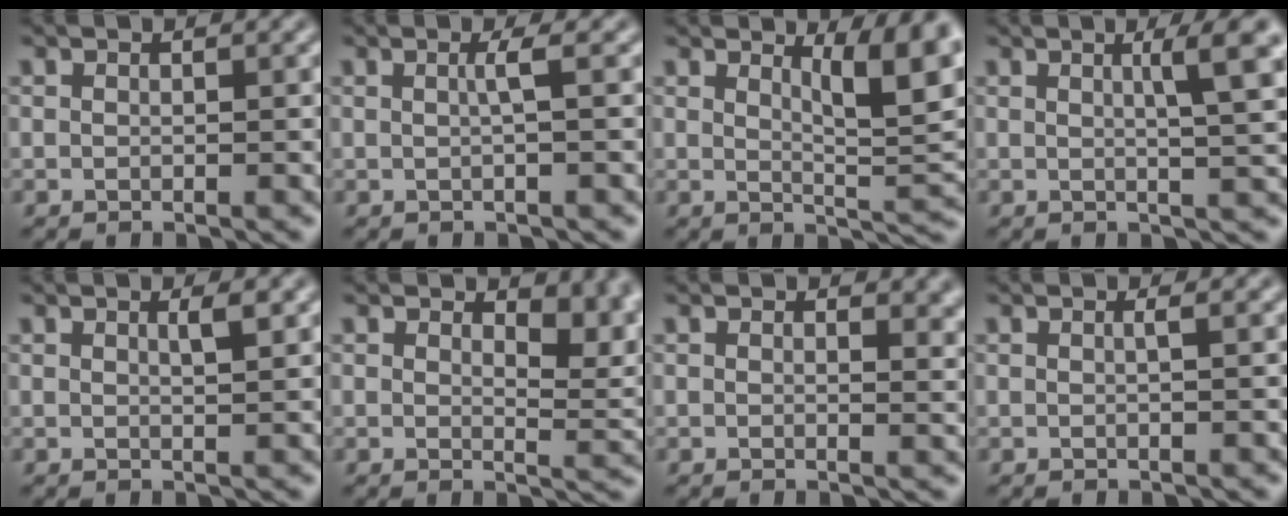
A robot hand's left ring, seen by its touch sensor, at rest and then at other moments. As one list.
[{"total": 1.4, "force": [0.1, 0.2, 1.4], "torque": [-0.025, 0.003, -0.002]}, {"total": 6.5, "force": [3.0, 1.7, 5.5], "torque": [-0.067, -0.005, 0.047]}, {"total": 4.6, "force": [1.5, 0.7, 4.3], "torque": [-0.053, 0.007, 0.021]}, {"total": 1.3, "force": [0.7, 0.3, 1.1], "torque": [-0.014, 0.002, 0.008]}, {"total": 5.0, "force": [2.6, 2.2, 3.6], "torque": [-0.038, -0.006, 0.035]}, {"total": 2.2, "force": [1.0, 1.1, 1.6], "torque": [-0.018, -0.005, 0.014]}, {"total": 0.7, "force": [0.1, 0.2, 0.7], "torque": [-0.009, 0.003, -0.002]}]